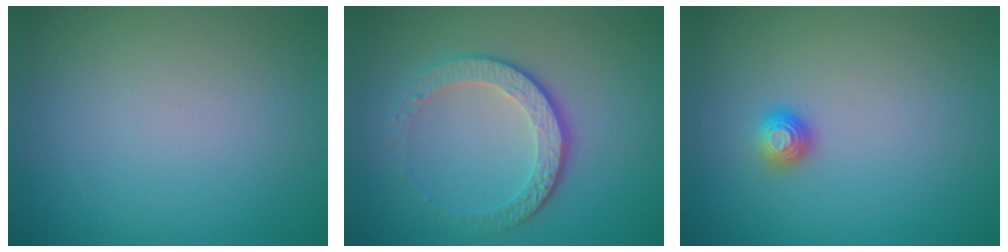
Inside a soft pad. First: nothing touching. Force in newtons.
{"total": 4.3, "press": 3.1, "slide": 3.0}
{"total": 1.3, "press": 1.0, "slide": 0.8}